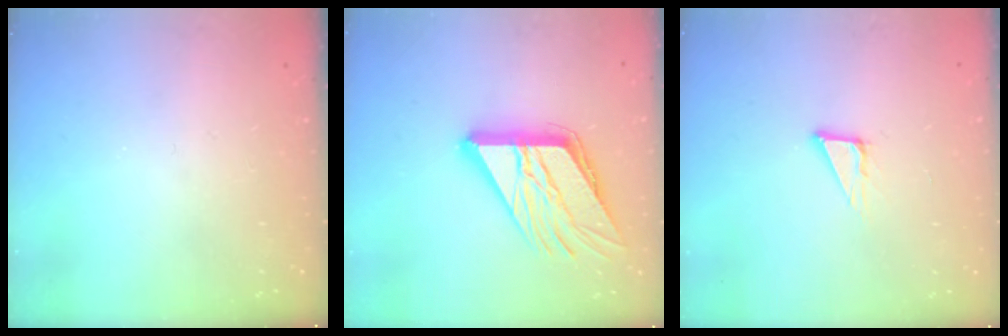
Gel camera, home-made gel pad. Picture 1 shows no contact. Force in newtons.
{"total": 18.0, "press": 17.9, "slide": 2.5}
{"total": 5.0, "press": 5.0, "slide": 0.2}